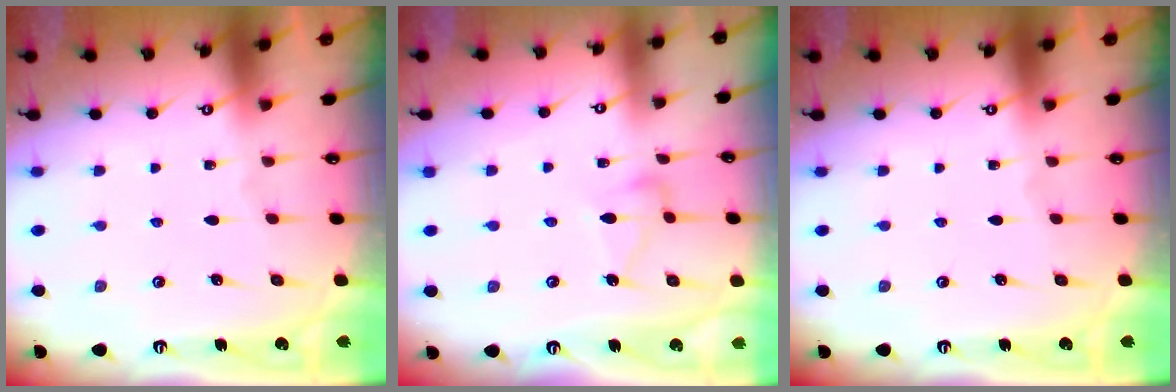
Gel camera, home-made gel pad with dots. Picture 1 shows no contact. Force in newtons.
{"total": 5.3, "press": 5.3, "slide": 0.3}
{"total": 0.0}